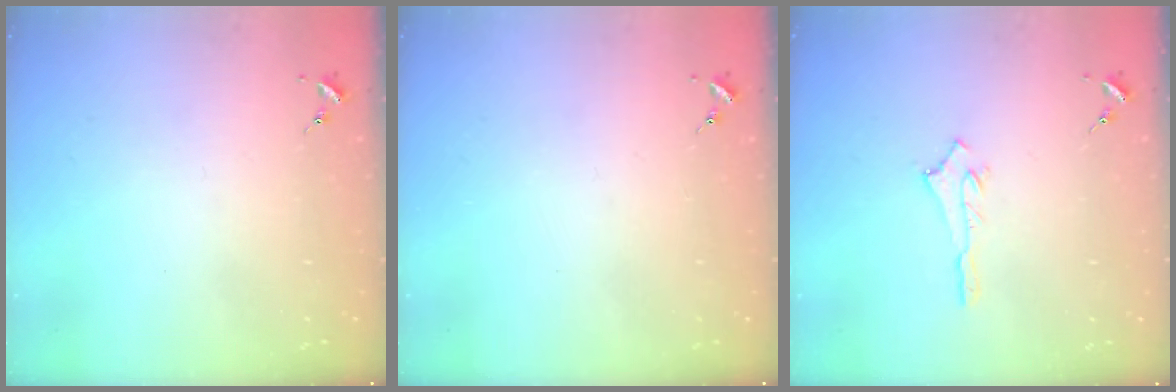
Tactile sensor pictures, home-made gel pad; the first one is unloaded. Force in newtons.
{"total": 0.0}
{"total": 2.5, "press": 2.5, "slide": 0.2}